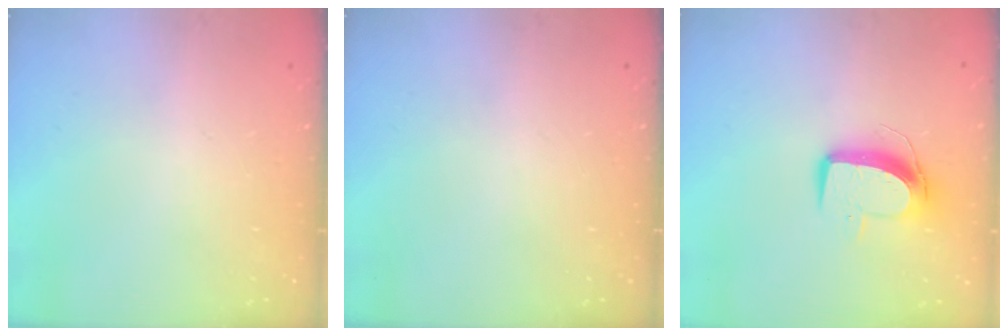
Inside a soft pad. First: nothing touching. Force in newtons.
{"total": 0.0}
{"total": 10.3, "press": 10.3, "slide": 0.7}